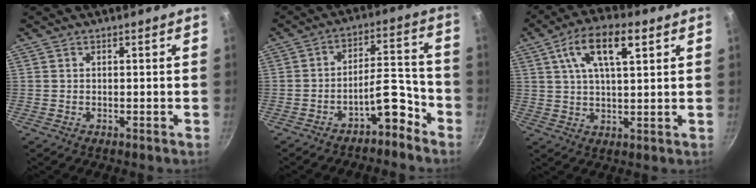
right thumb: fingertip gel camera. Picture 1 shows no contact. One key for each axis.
{"total": 8.2, "fx": -5.4, "fy": 3.1, "fz": 5.3, "tx": -0.056, "ty": 0.069, "tz": -0.078}
{"total": 11.8, "fx": 4.9, "fy": 4.8, "fz": 9.7, "tx": -0.159, "ty": 0.002, "tz": 0.081}